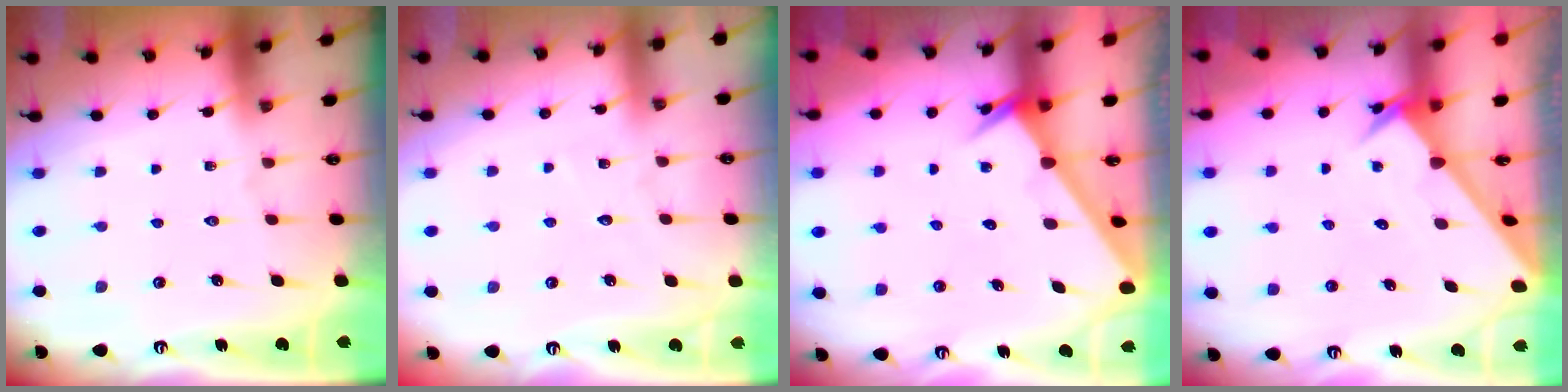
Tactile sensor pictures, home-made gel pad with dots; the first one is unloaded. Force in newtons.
{"total": 2.6, "press": 2.6, "slide": 0.3}
{"total": 2.7, "press": 2.7, "slide": 0.3}
{"total": 2.9, "press": 2.9, "slide": 0.1}